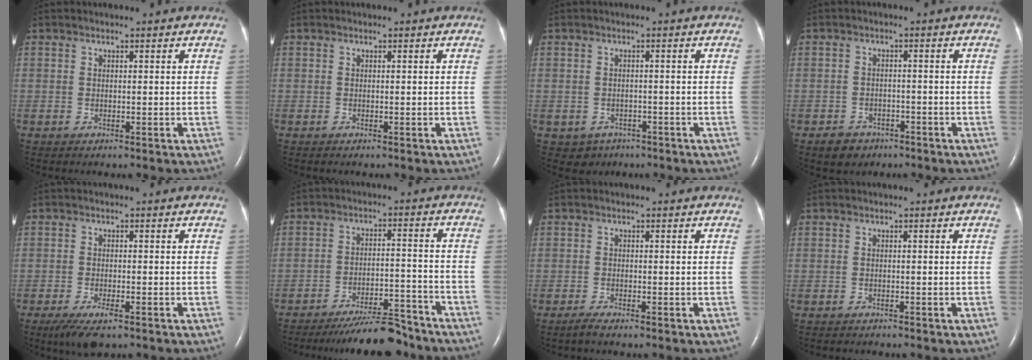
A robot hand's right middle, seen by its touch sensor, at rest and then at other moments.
{"total": 0.0}
{"total": 2.9, "force": [-1.5, 2.4, 0.3], "torque": [-0.006, 0.009, -0.015]}
{"total": 3.6, "force": [-2.4, 2.6, 0.8], "torque": [-0.018, 0.008, -0.030]}
{"total": 4.8, "force": [-3.0, 1.3, 3.6], "torque": [-0.070, -0.011, -0.047]}
{"total": 9.9, "force": [-9.1, 1.2, 3.7], "torque": [-0.049, 0.005, -0.146]}
{"total": 1.2, "force": [-1.0, -0.1, 0.6], "torque": [-0.022, -0.004, -0.022]}
{"total": 0.7, "force": [-0.7, 0.2, 0.0], "torque": [-0.006, -0.001, -0.012]}